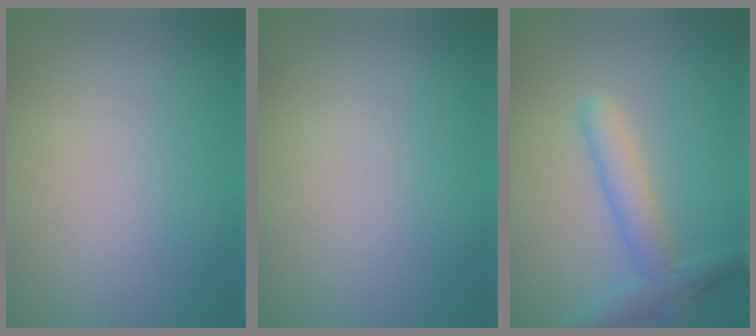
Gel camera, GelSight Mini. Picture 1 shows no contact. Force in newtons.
{"total": 0.0}
{"total": 3.7, "press": 3.7, "slide": 0.1}